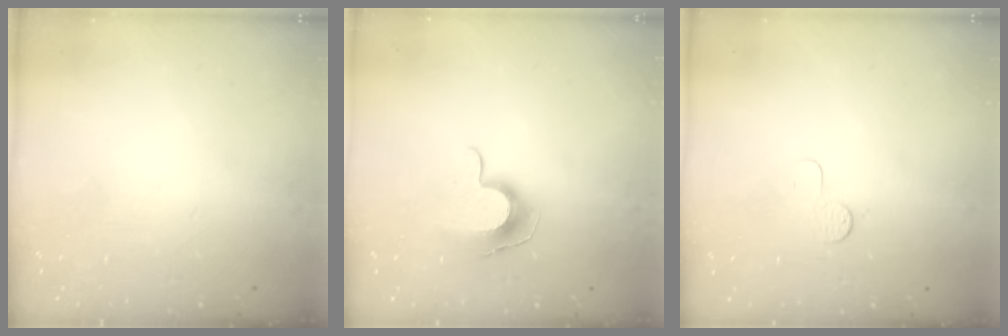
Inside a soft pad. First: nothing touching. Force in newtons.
{"total": 10.7, "press": 10.6, "slide": 0.8}
{"total": 4.0, "press": 4.0, "slide": 0.4}